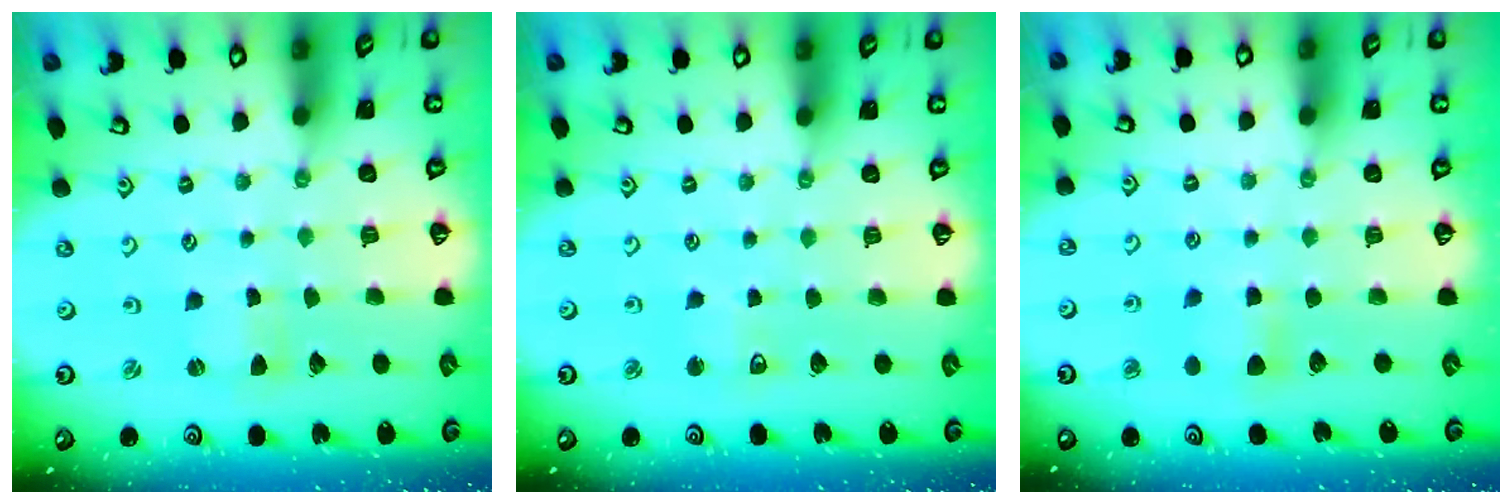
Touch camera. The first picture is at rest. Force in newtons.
{"total": 4.4, "press": 4.3, "slide": 0.8}
{"total": 5.7, "press": 5.7, "slide": 0.6}